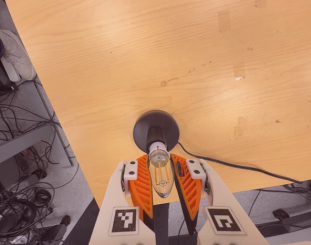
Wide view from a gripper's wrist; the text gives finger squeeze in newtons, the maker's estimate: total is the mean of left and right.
{"total": 15.5, "left": 15.8, "right": 15.2}